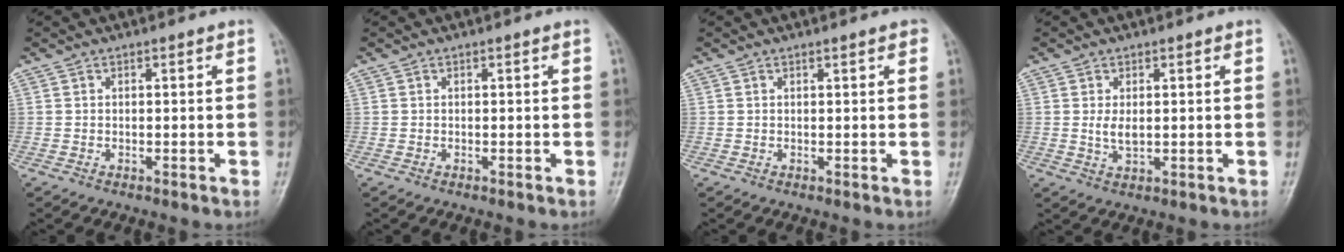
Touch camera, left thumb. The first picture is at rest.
{"total": 0.0}
{"total": 1.1, "force": [0.7, 0.3, 0.8], "torque": [-0.009, 0.000, 0.006]}
{"total": 2.7, "force": [0.5, 1.5, 2.2], "torque": [-0.040, -0.008, 0.011]}